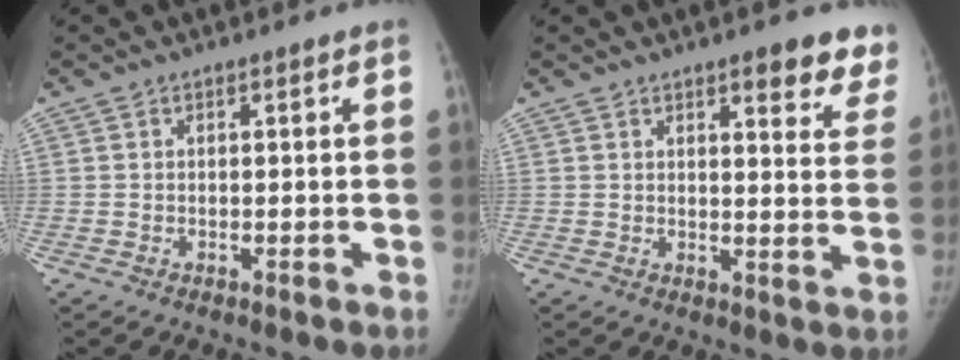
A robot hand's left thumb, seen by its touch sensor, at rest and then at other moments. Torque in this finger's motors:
{"motor_torque": [0.07, 0.00, 0.88, -0.46, 0.02]}